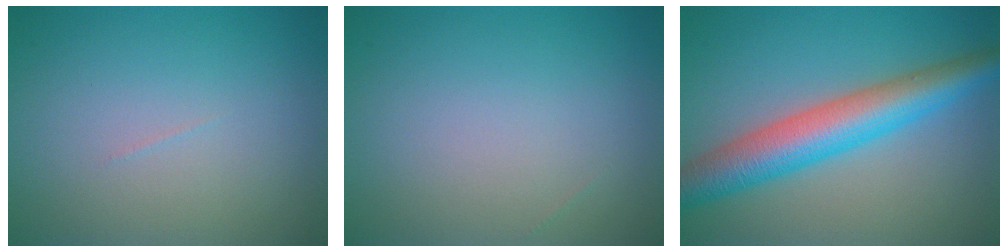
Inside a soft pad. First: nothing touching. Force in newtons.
{"total": 0.0}
{"total": 7.3, "press": 7.3, "slide": 0.2}